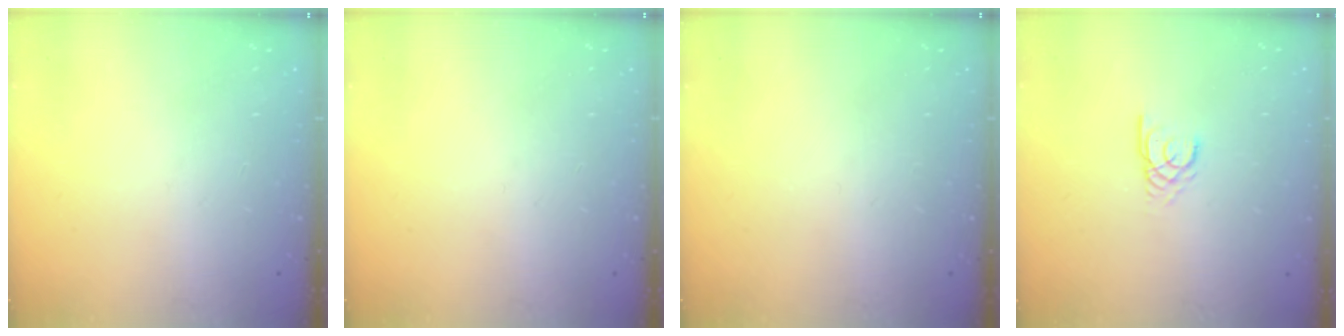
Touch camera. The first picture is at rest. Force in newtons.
{"total": 0.0}
{"total": 0.0}
{"total": 2.1, "press": 2.1, "slide": 0.0}